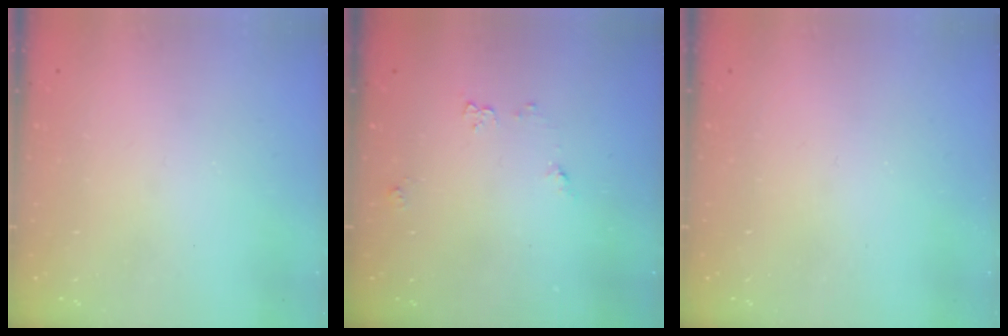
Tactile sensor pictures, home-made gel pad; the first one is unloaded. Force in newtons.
{"total": 4.8, "press": 4.7, "slide": 0.6}
{"total": 0.0}